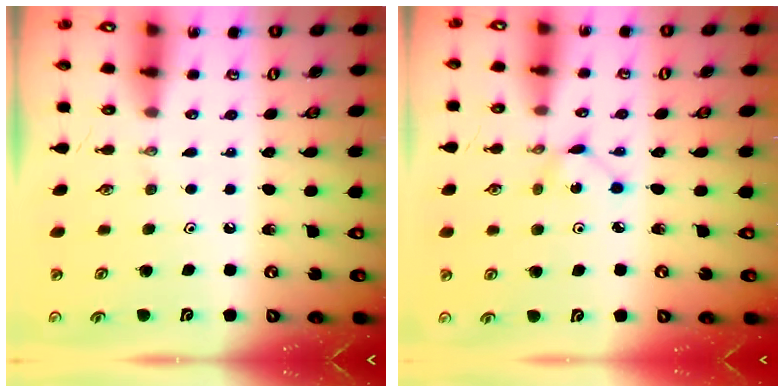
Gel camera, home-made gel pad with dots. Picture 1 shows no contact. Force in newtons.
{"total": 2.2, "press": 2.2, "slide": 0.3}